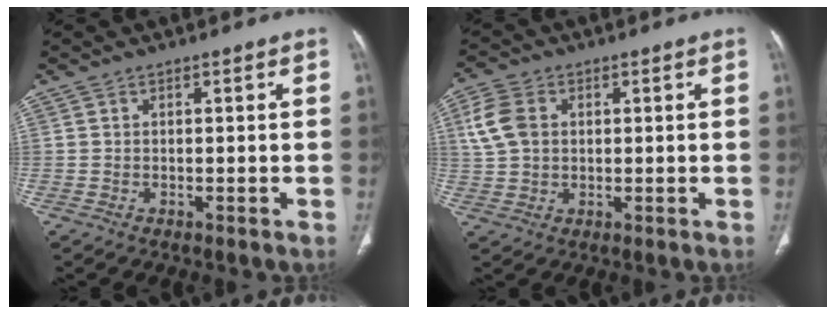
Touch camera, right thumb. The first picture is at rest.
{"total": 7.1, "force": [1.6, 5.2, 4.5], "torque": [-0.095, 0.006, 0.033]}